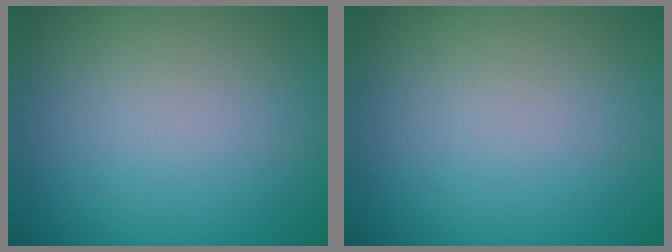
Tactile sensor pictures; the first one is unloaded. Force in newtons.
{"total": 0.0}